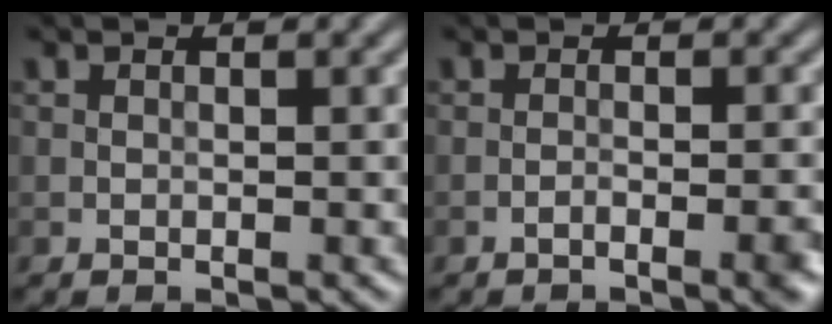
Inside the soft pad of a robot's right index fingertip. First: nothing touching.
{"total": 2.2, "force": [-1.3, 0.5, 1.7], "torque": [-0.022, 0.003, -0.025]}